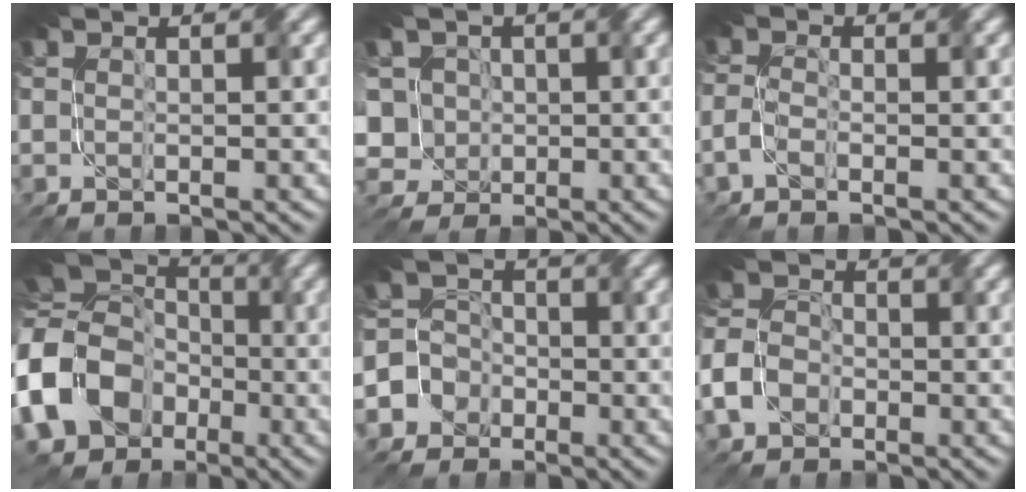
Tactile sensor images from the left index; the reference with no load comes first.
{"total": 7.3, "force": [1.0, 6.2, 3.7], "torque": [-0.085, 0.027, -0.024]}
{"total": 1.6, "force": [-1.3, 0.3, 0.9], "torque": [-0.022, 0.006, -0.030]}
{"total": 16.6, "force": [-4.5, 13.4, 8.7], "torque": [-0.205, -0.006, -0.116]}
{"total": 5.1, "force": [-2.8, 4.3, 0.2], "torque": [0.003, 0.005, -0.071]}
{"total": 4.0, "force": [-2.2, 2.8, 1.8], "torque": [-0.045, 0.005, -0.051]}